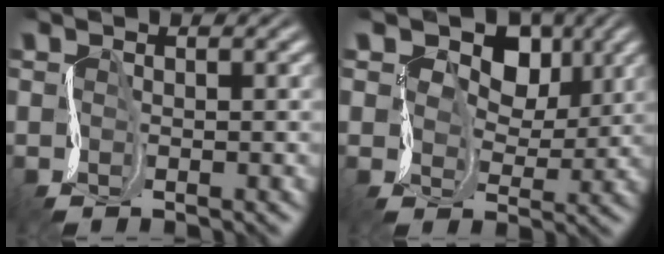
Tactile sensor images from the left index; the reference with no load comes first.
{"total": 8.2, "force": [3.8, 5.4, 4.8], "torque": [-0.061, 0.008, 0.051]}